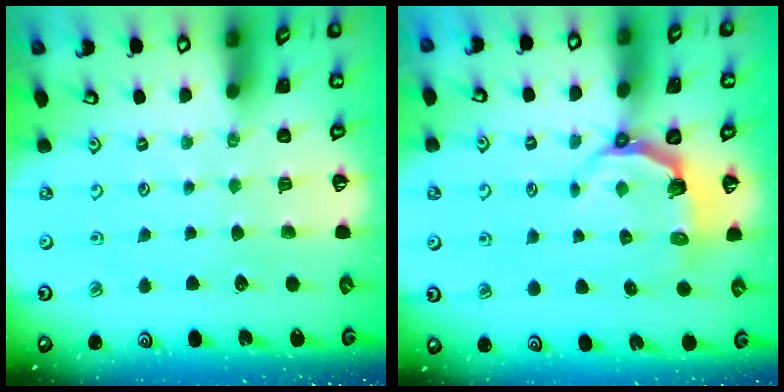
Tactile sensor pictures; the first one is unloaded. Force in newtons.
{"total": 4.4, "press": 2.8, "slide": 3.4}